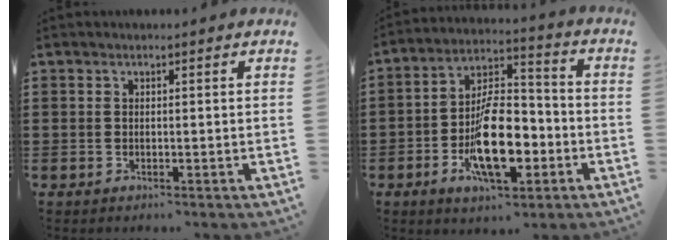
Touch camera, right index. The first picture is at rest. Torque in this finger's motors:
{"motor_torque": [2.14, 0.00, 1.05, 0.21]}